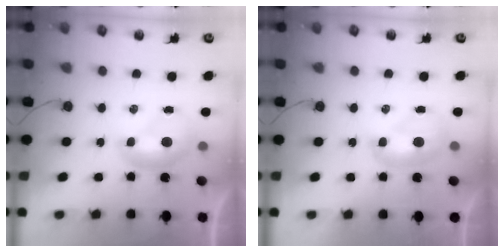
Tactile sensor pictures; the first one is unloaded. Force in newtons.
{"total": 1.6, "press": 1.5, "slide": 0.3}